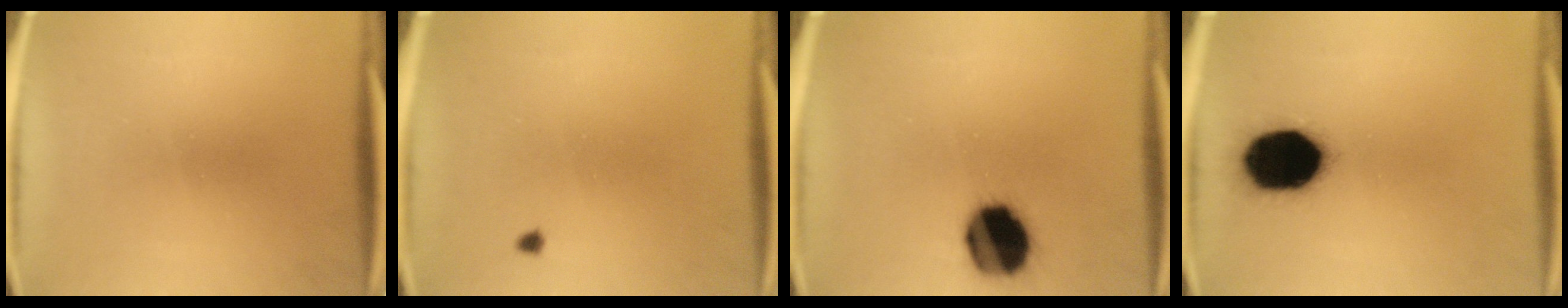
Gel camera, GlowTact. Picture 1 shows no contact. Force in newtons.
{"total": 0.6}
{"total": 15.6}
{"total": 19.1}